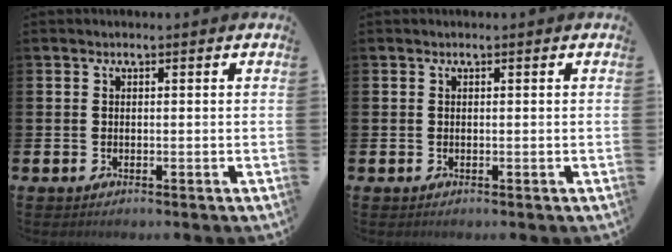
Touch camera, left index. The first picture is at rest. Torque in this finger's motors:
{"motor_torque": [0.01, -0.01, 0.04, -0.01]}